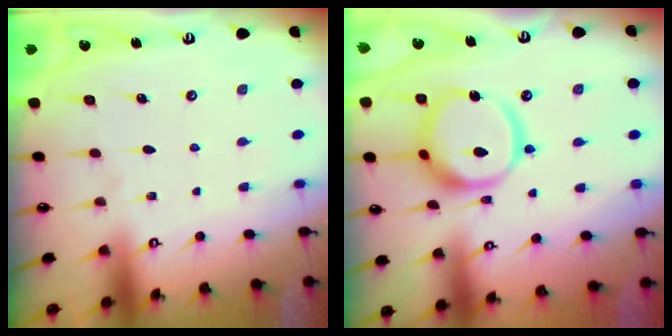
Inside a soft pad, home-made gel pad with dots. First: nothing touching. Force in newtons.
{"total": 16.1, "press": 16.0, "slide": 1.9}